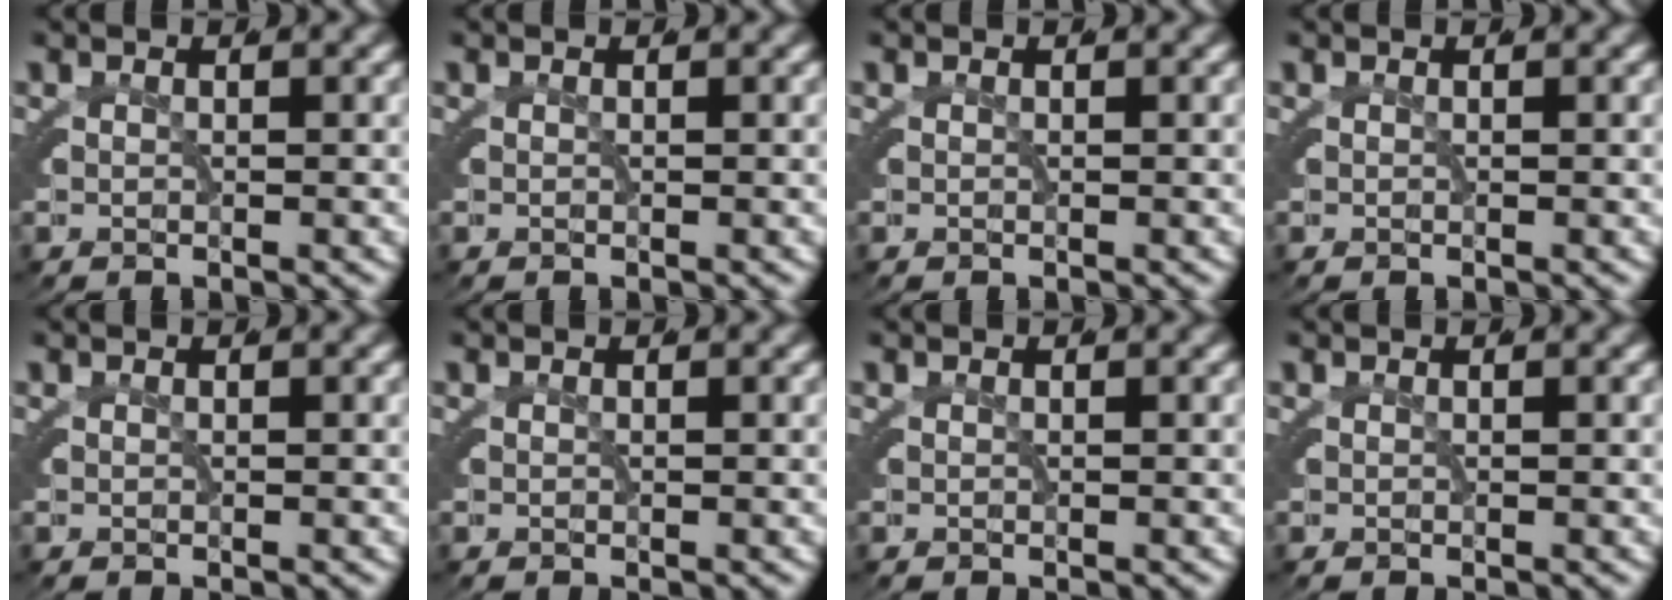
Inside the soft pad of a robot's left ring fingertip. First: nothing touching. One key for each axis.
{"total": 0.0}
{"total": 0.0}
{"total": 1.9, "fx": -0.1, "fy": -1.9, "fz": -0.4, "tx": 0.018, "ty": -0.011, "tz": 0.011}
{"total": 0.0}
{"total": 0.0}
{"total": 0.0}
{"total": 0.0}